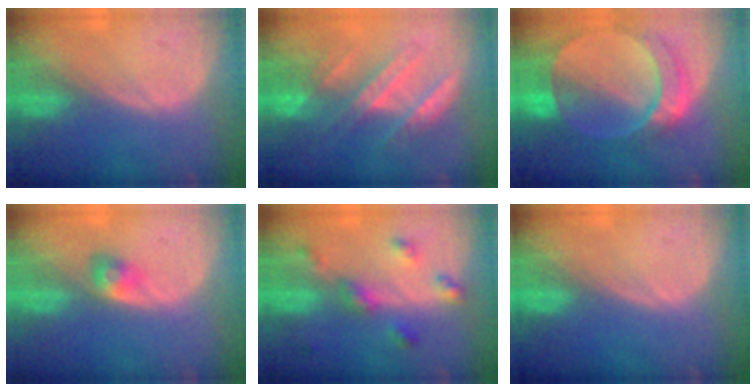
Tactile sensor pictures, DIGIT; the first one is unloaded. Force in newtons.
{"total": 7.0, "press": 7.0, "slide": 0.2}
{"total": 9.3, "press": 8.1, "slide": 4.6}
{"total": 2.7, "press": 2.5, "slide": 1.1}
{"total": 5.0, "press": 4.9, "slide": 0.6}
{"total": 0.0}